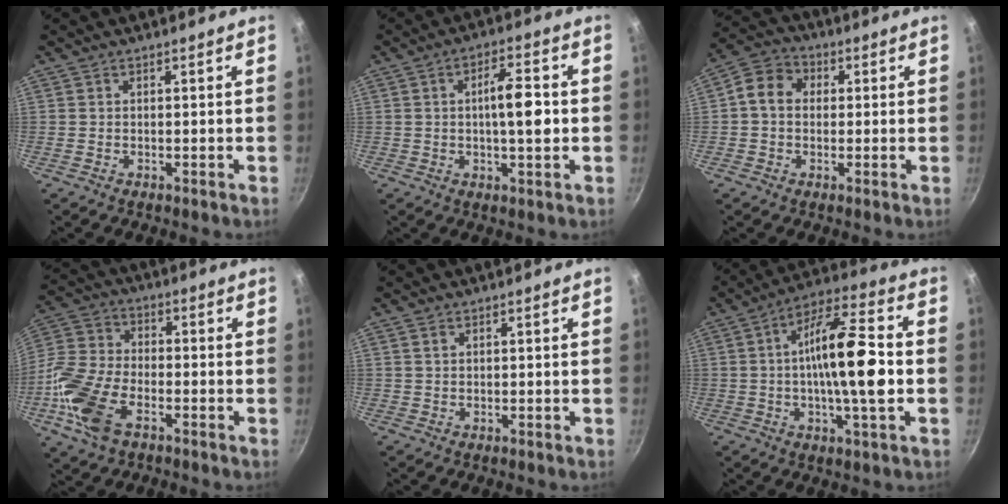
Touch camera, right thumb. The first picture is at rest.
{"total": 7.8, "force": [0.0, 2.4, 7.4], "torque": [-0.109, 0.014, -0.003]}
{"total": 7.2, "force": [0.6, 6.0, 3.9], "torque": [-0.051, 0.016, -0.009]}
{"total": 14.4, "force": [-5.9, 7.8, 10.6], "torque": [-0.224, 0.026, -0.132]}
{"total": 0.8, "force": [0.5, 0.4, 0.4], "torque": [-0.006, -0.001, 0.010]}
{"total": 16.2, "force": [-0.7, 4.3, 15.5], "torque": [-0.258, 0.028, -0.023]}